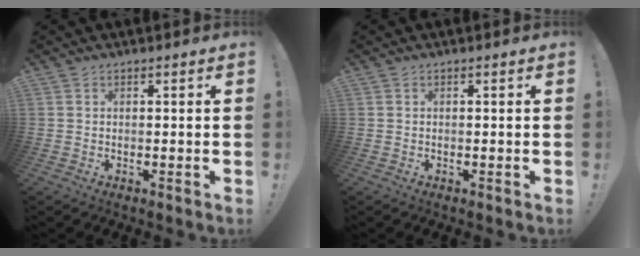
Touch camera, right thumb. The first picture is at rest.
{"total": 0.0}